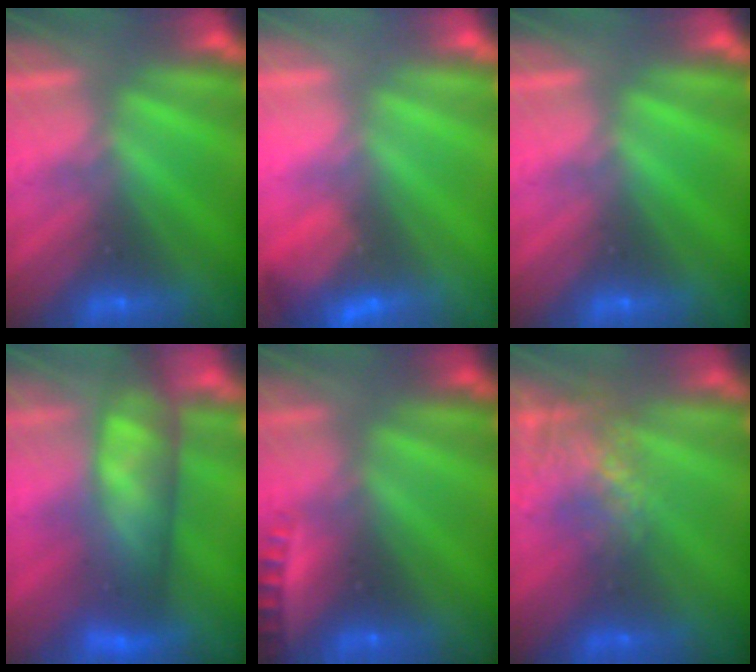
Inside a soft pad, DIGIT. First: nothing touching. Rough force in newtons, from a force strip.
{"total": 2.8}
{"total": 0.0}
{"total": 10.1}
{"total": 2.3}
{"total": 9.4}